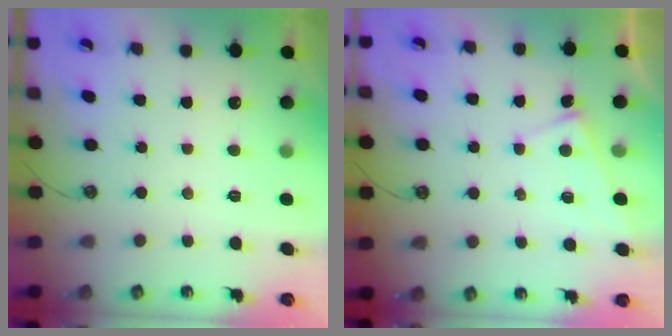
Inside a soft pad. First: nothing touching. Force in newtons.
{"total": 2.9, "press": 2.9, "slide": 0.3}